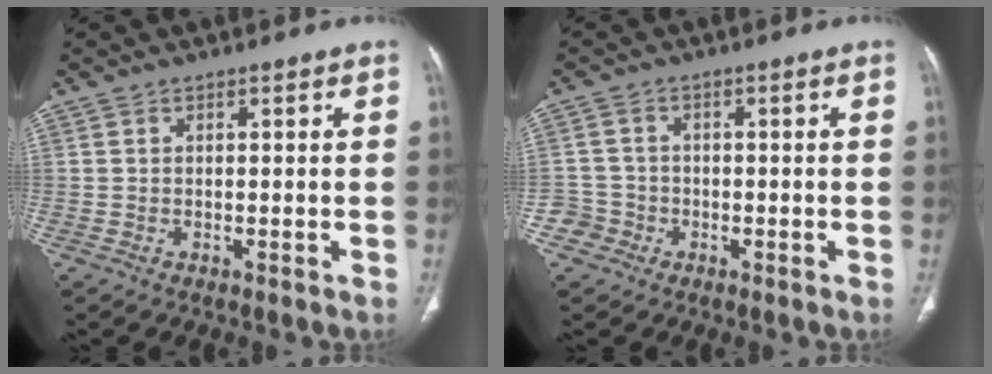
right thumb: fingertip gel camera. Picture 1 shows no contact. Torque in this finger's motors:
{"motor_torque": [0.41, 0.28, -0.42, 0.23, 0.02]}